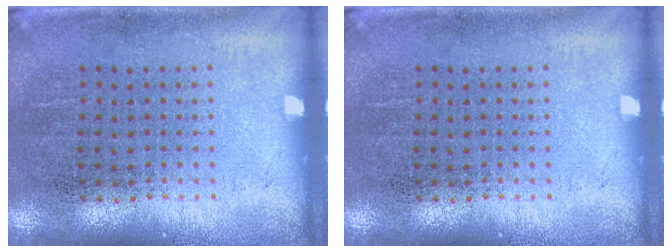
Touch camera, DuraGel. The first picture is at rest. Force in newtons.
{"total": 0.0}